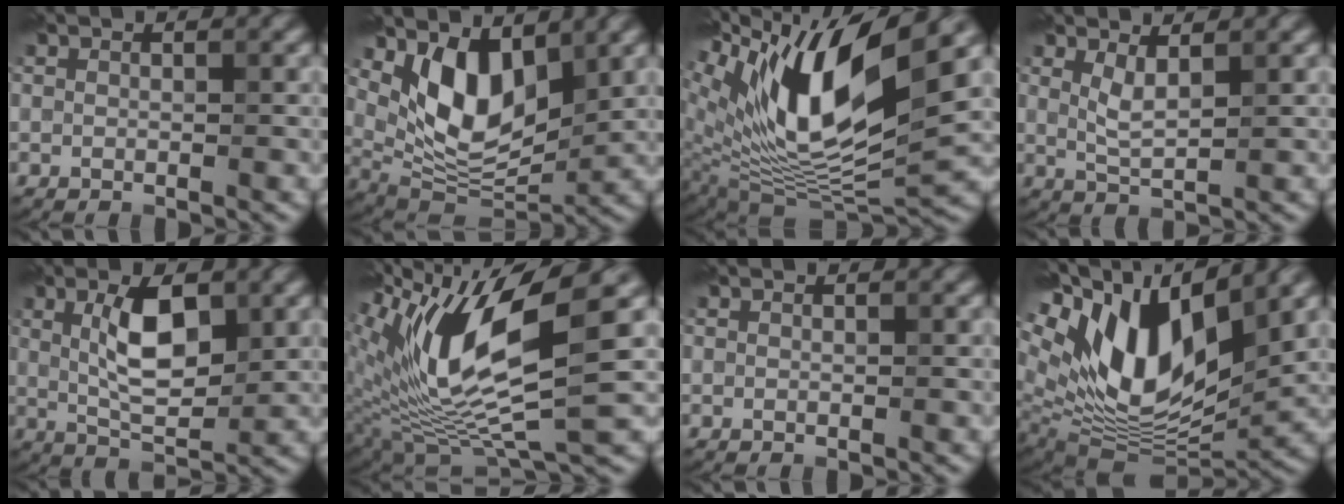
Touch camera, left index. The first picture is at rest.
{"total": 7.6, "force": [3.1, 4.0, 5.7], "torque": [-0.104, -0.026, 0.056]}
{"total": 14.8, "force": [5.7, 5.4, 12.5], "torque": [-0.244, 0.001, 0.102]}
{"total": 2.1, "force": [1.2, 0.4, 1.7], "torque": [-0.038, -0.005, 0.027]}
{"total": 5.5, "force": [1.4, 2.1, 4.9], "torque": [-0.089, 0.003, 0.027]}
{"total": 12.0, "force": [3.5, 3.4, 10.9], "torque": [-0.209, -0.006, 0.067]}
{"total": 0.0}
{"total": 15.8, "force": [5.7, 7.3, 12.8], "torque": [-0.249, 0.012, 0.101]}